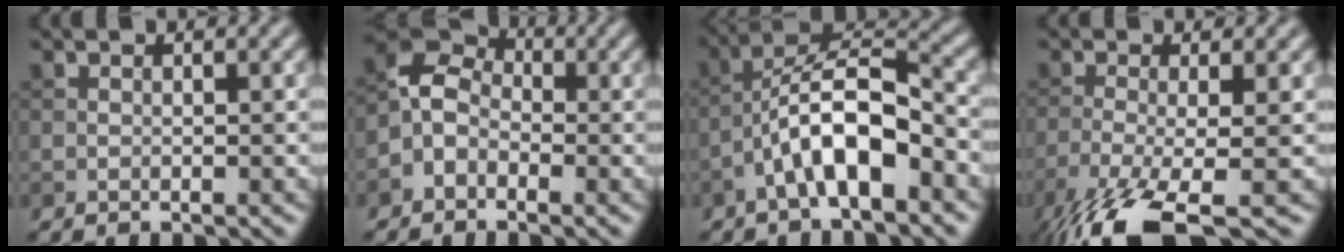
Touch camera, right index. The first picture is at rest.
{"total": 4.2, "force": [-1.6, 3.2, 2.2], "torque": [-0.036, 0.014, -0.042]}
{"total": 7.3, "force": [-3.2, 2.4, 6.1], "torque": [-0.109, 0.023, -0.058]}
{"total": 8.4, "force": [-5.1, 2.1, 6.3], "torque": [-0.117, -0.020, -0.104]}